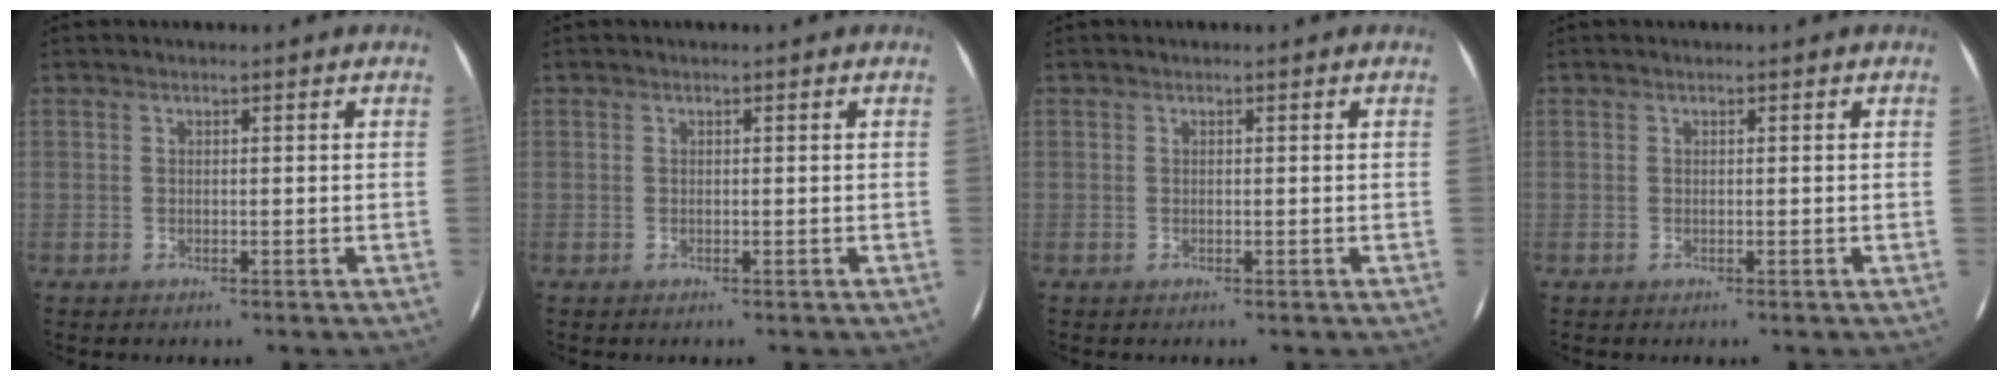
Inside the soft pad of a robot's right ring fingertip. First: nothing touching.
{"total": 0.0}
{"total": 0.0}
{"total": 0.0}